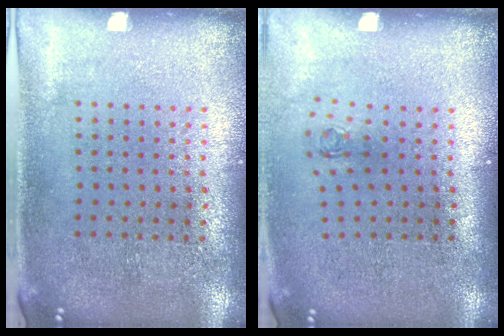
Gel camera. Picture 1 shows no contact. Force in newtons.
{"total": 0.7, "press": 0.3, "slide": 0.6}